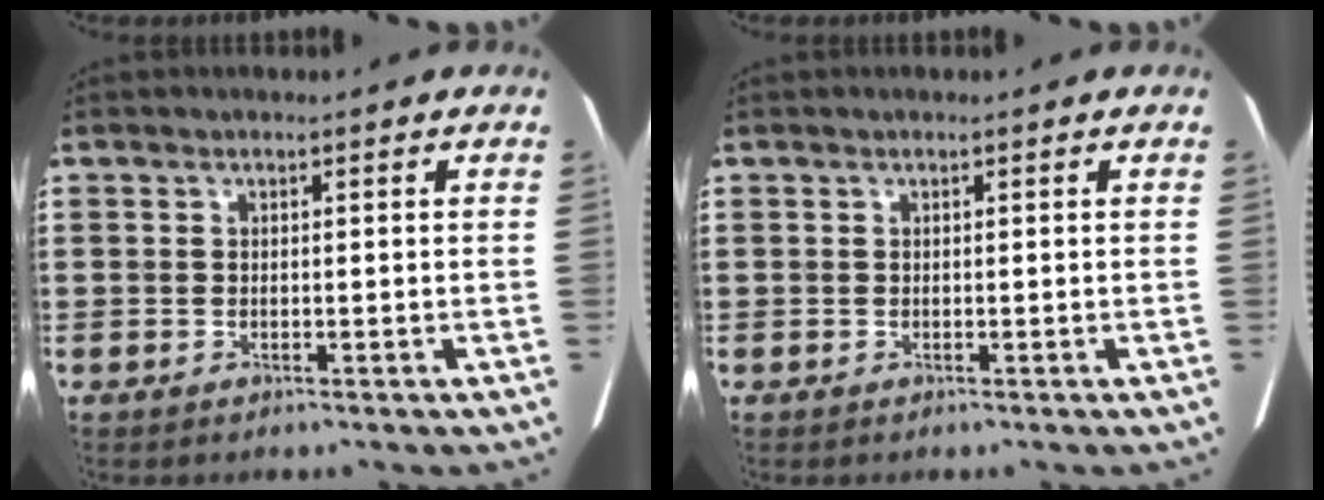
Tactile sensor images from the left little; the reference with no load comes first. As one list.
[{"total": 0.0}]